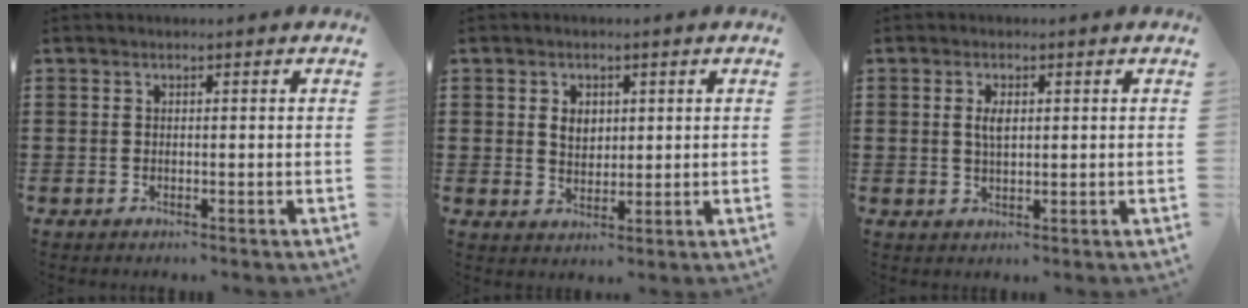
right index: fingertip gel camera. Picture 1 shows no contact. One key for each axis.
{"total": 3.0, "fx": 0.8, "fy": 2.1, "fz": 1.9, "tx": -0.036, "ty": 0.006, "tz": 0.012}
{"total": 2.5, "fx": 0.6, "fy": 1.0, "fz": 2.3, "tx": -0.047, "ty": 0.006, "tz": 0.008}